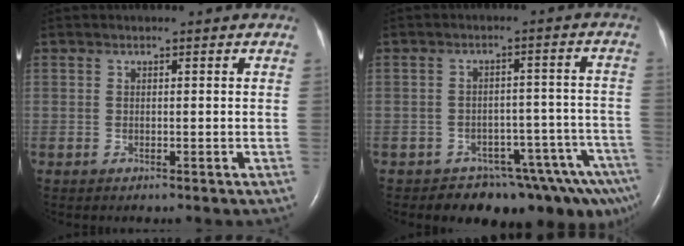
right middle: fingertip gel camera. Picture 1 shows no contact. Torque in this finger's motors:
{"motor_torque": [0.61, -0.96, 0.11, 0.05]}